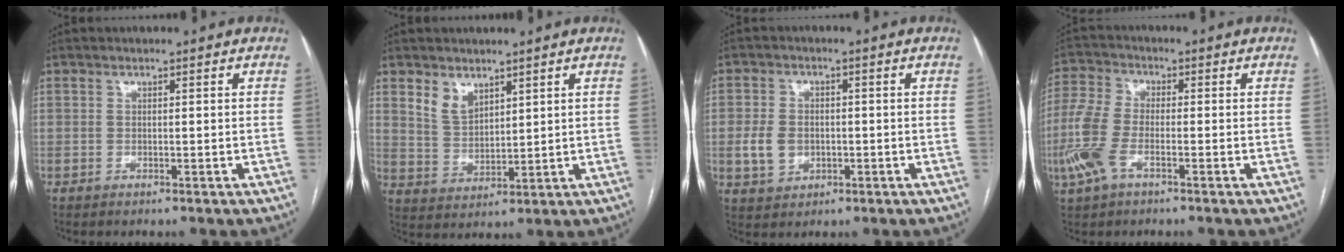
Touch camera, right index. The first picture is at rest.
{"total": 5.0, "force": [3.4, 2.9, 2.2], "torque": [-0.048, 0.001, 0.078]}
{"total": 5.8, "force": [-0.8, 4.6, 3.4], "torque": [-0.070, 0.011, -0.005]}
{"total": 7.9, "force": [-3.0, 3.5, 6.3], "torque": [-0.169, -0.004, -0.065]}